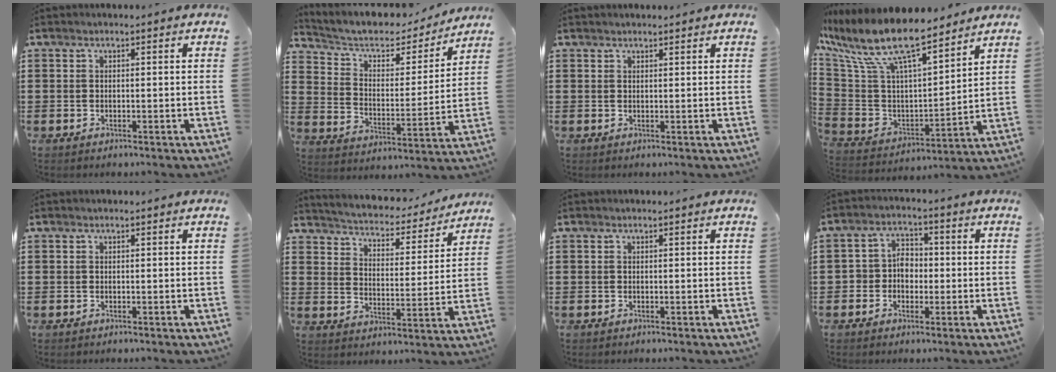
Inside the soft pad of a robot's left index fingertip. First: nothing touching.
{"total": 6.1, "force": [4.9, 2.5, 2.6], "torque": [-0.076, -0.027, 0.080]}
{"total": 0.8, "force": [0.8, 0.2, 0.1], "torque": [-0.004, 0.001, 0.015]}
{"total": 12.3, "force": [9.3, 3.2, 7.4], "torque": [-0.187, -0.057, 0.160]}
{"total": 0.0}
{"total": 3.2, "force": [3.2, 0.2, 0.4], "torque": [-0.029, -0.032, 0.044]}
{"total": 0.0}
{"total": 4.1, "force": [-1.1, 3.4, 2.0], "torque": [-0.048, 0.010, -0.027]}